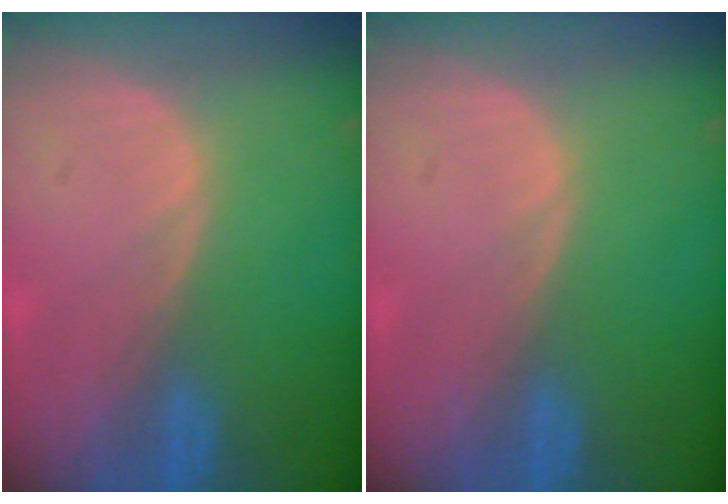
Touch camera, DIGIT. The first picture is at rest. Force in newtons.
{"total": 0.0}